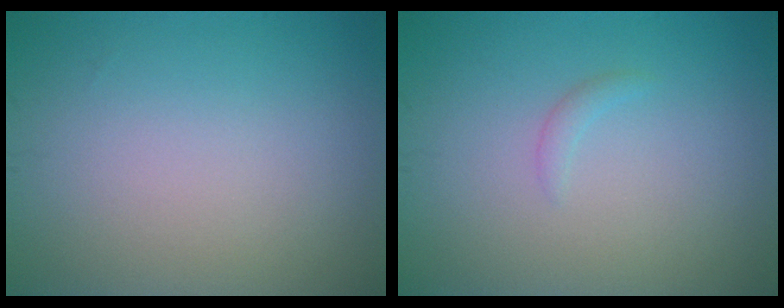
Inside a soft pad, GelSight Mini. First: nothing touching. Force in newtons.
{"total": 0.7, "press": 0.7, "slide": 0.1}